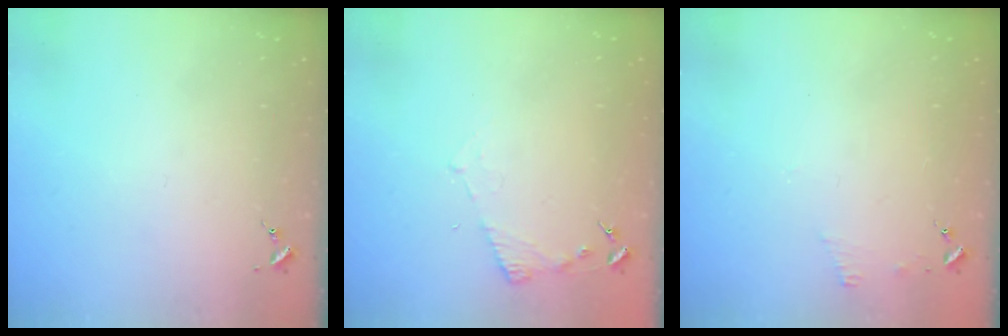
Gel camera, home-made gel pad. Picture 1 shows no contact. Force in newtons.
{"total": 4.6, "press": 4.6, "slide": 0.5}
{"total": 4.7, "press": 4.6, "slide": 0.5}